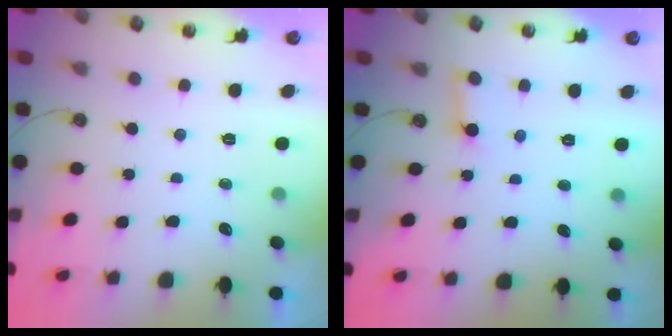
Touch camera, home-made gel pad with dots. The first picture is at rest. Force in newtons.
{"total": 2.7, "press": 2.7, "slide": 0.0}